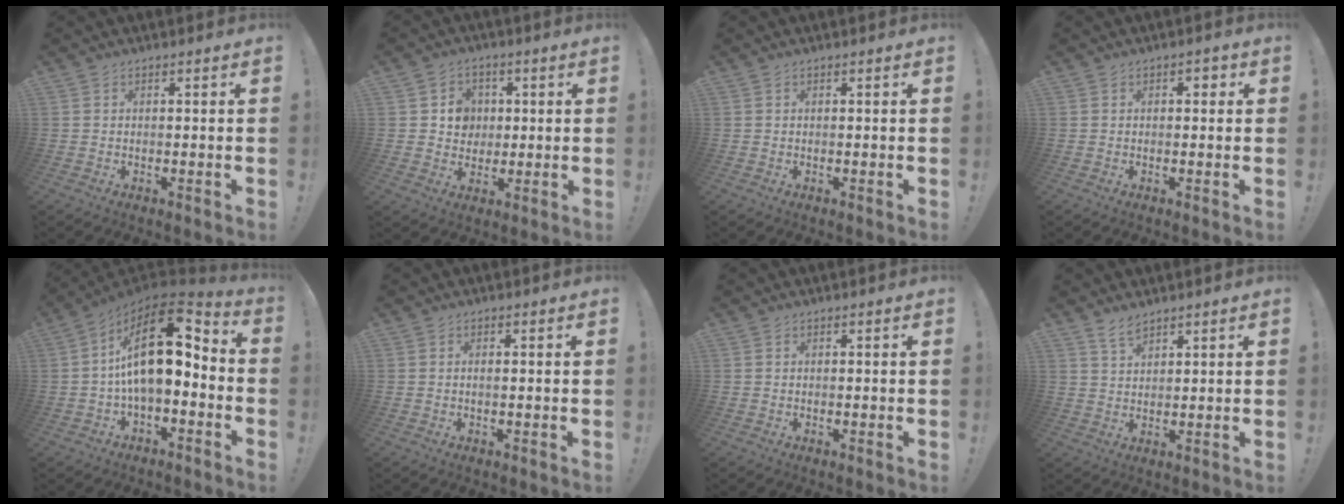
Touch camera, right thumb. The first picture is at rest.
{"total": 7.2, "force": [1.6, 6.7, 1.9], "torque": [-0.025, -0.007, 0.034]}
{"total": 0.0}
{"total": 1.6, "force": [-0.1, 1.2, 1.1], "torque": [-0.012, 0.002, -0.007]}
{"total": 20.1, "force": [3.2, 9.8, 17.2], "torque": [-0.303, -0.011, 0.059]}
{"total": 1.0, "force": [-0.2, 0.2, 1.0], "torque": [-0.016, 0.000, -0.004]}
{"total": 0.0}
{"total": 4.0, "force": [3.4, 1.4, 1.6], "torque": [-0.030, -0.019, 0.062]}